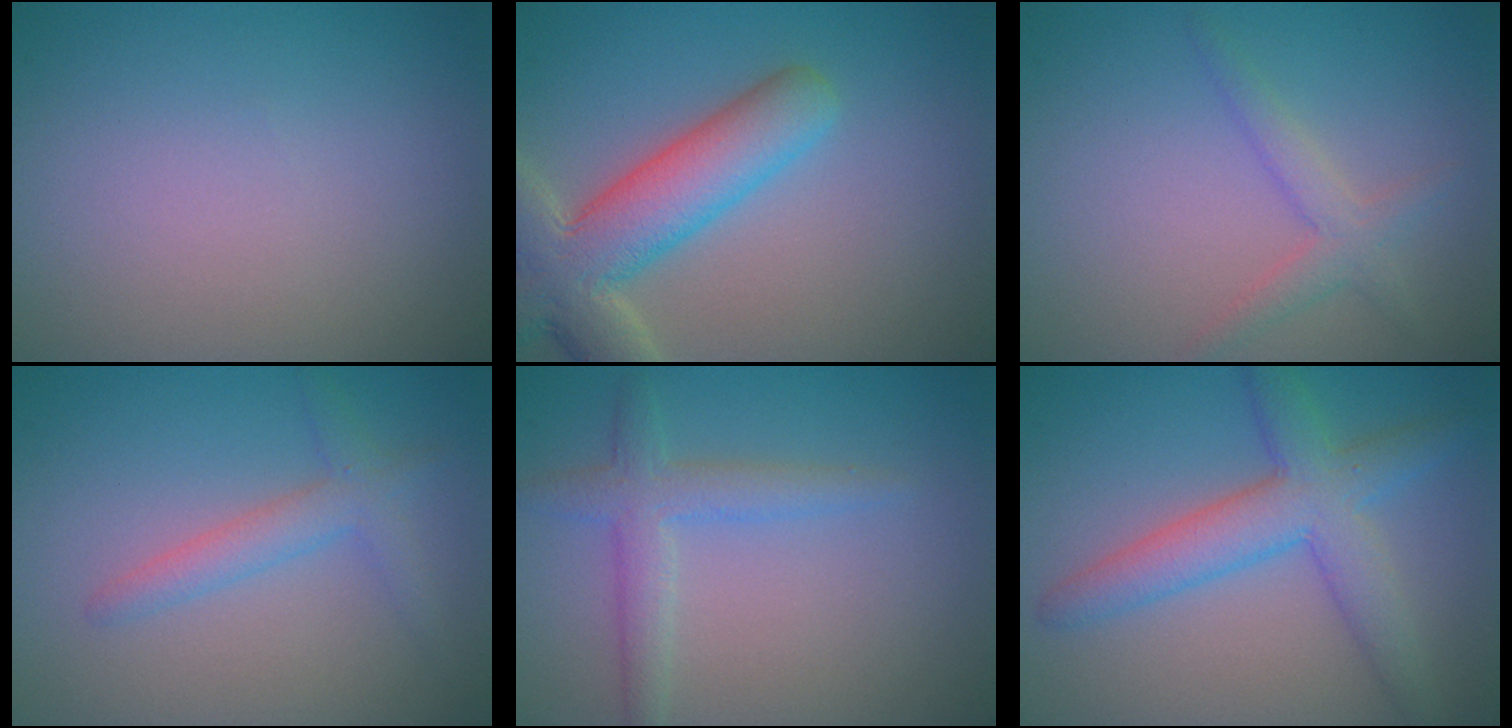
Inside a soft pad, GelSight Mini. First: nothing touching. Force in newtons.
{"total": 7.7, "press": 7.7, "slide": 0.7}
{"total": 2.2, "press": 2.2, "slide": 0.1}
{"total": 2.4, "press": 2.4, "slide": 0.1}
{"total": 2.8, "press": 2.8, "slide": 0.1}
{"total": 5.2, "press": 5.2, "slide": 0.3}